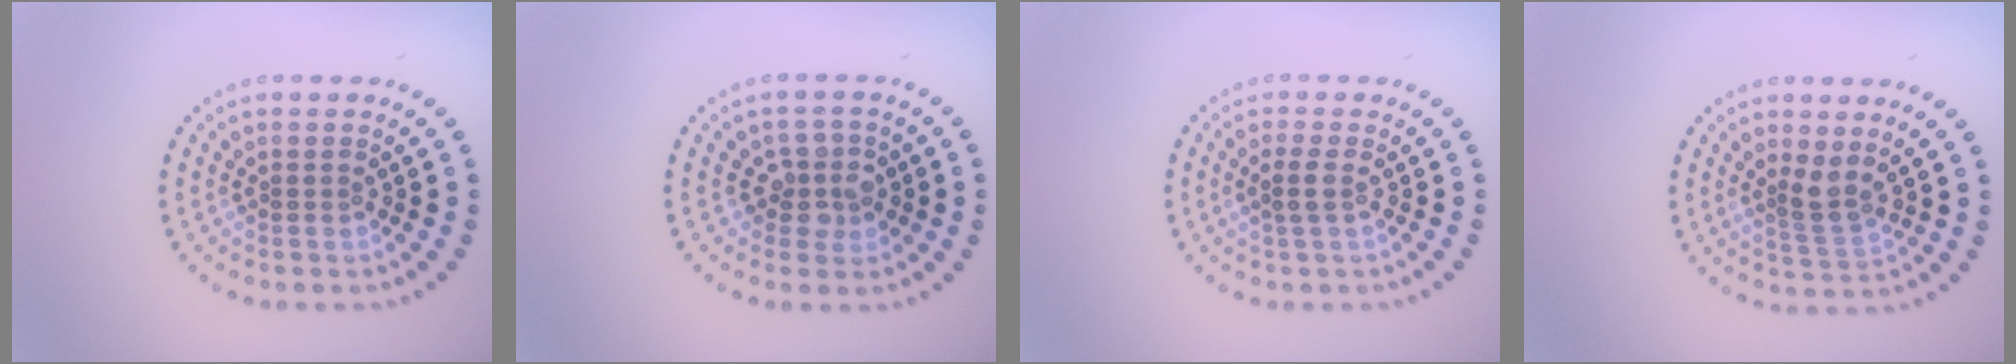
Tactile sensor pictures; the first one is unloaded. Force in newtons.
{"total": 2.6, "press": 2.2, "slide": 1.3}
{"total": 1.5, "press": 1.3, "slide": 0.8}
{"total": 2.3, "press": 1.7, "slide": 1.5}